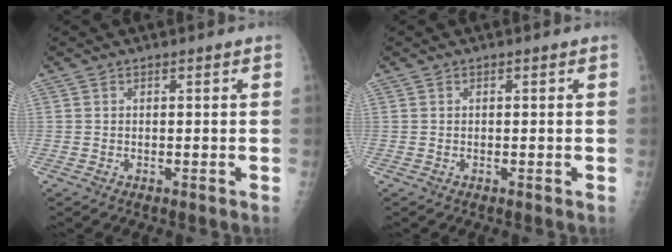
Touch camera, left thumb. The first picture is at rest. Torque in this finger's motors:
{"motor_torque": [-0.03, 0.03, 0.02, -0.02, 0.00]}